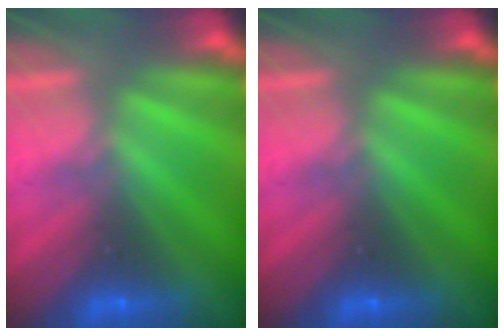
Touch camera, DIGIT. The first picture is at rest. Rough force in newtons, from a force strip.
{"total": 0.0}